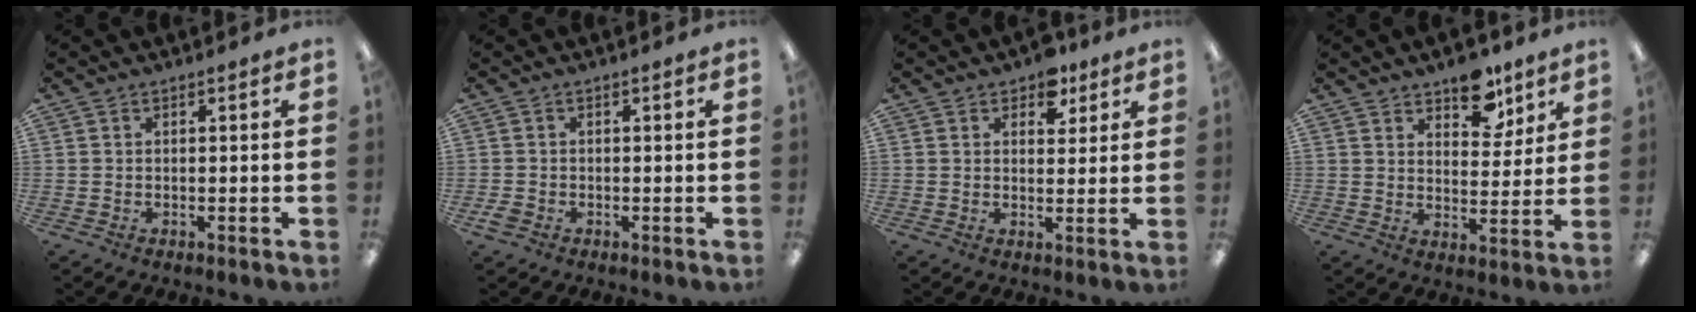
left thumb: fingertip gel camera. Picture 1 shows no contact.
{"total": 2.1, "force": [-1.3, 1.5, 0.6], "torque": [-0.007, 0.003, -0.025]}
{"total": 5.6, "force": [3.7, 3.5, 2.4], "torque": [-0.018, -0.015, 0.061]}
{"total": 9.3, "force": [7.0, 4.9, 3.5], "torque": [-0.029, -0.045, 0.123]}